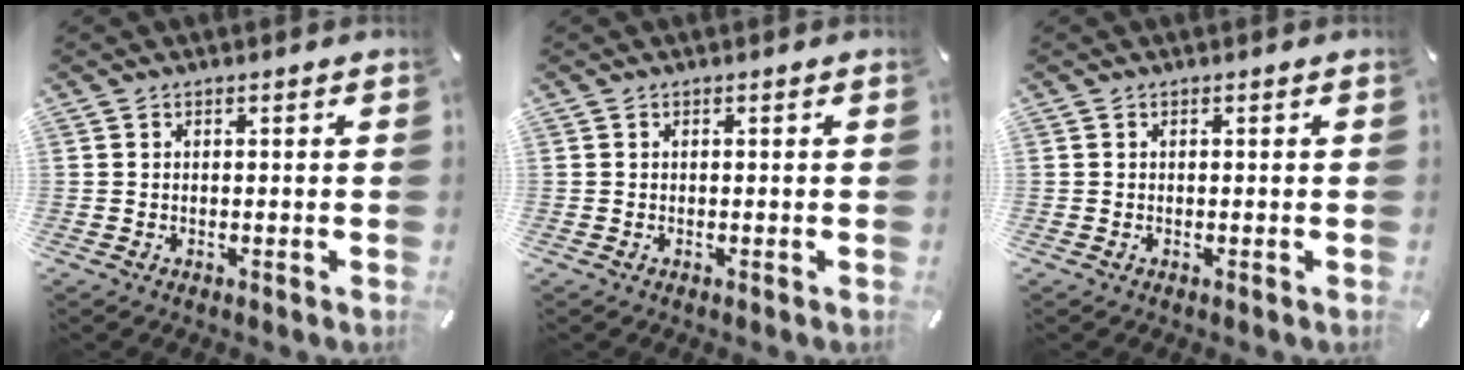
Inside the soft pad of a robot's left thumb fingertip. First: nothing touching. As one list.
[{"total": 0.0}, {"total": 0.0}]